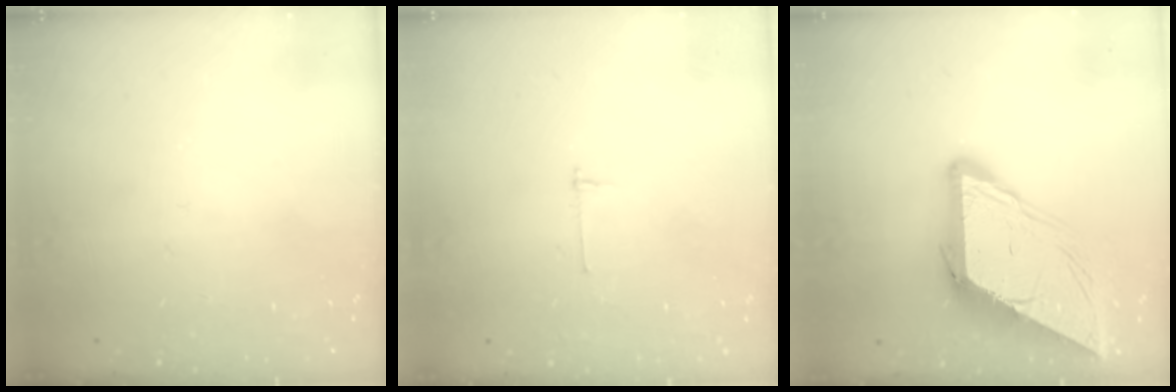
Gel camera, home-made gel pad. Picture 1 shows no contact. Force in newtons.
{"total": 2.7, "press": 2.7, "slide": 0.3}
{"total": 12.0, "press": 11.9, "slide": 1.2}